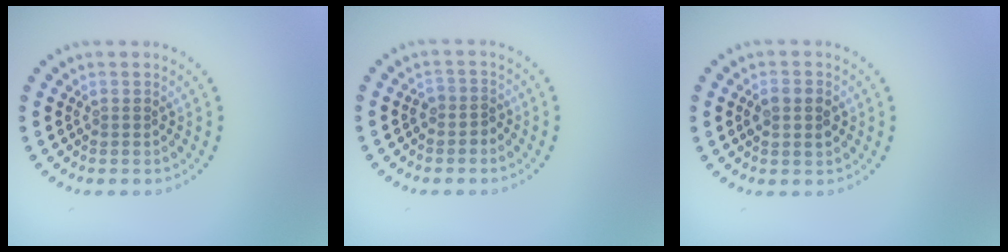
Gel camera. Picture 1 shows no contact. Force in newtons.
{"total": 1.4, "press": 1.2, "slide": 0.8}
{"total": 2.1, "press": 2.1, "slide": 0.1}